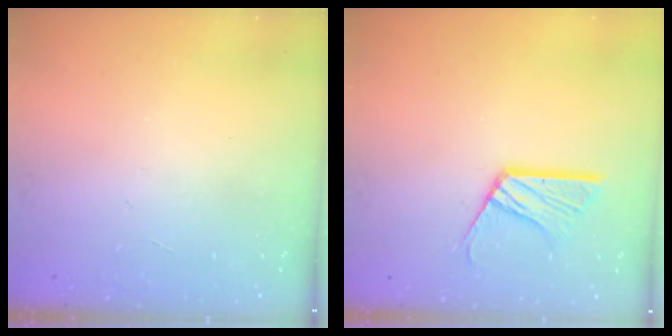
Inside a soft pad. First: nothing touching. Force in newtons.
{"total": 11.1, "press": 11.1, "slide": 0.8}